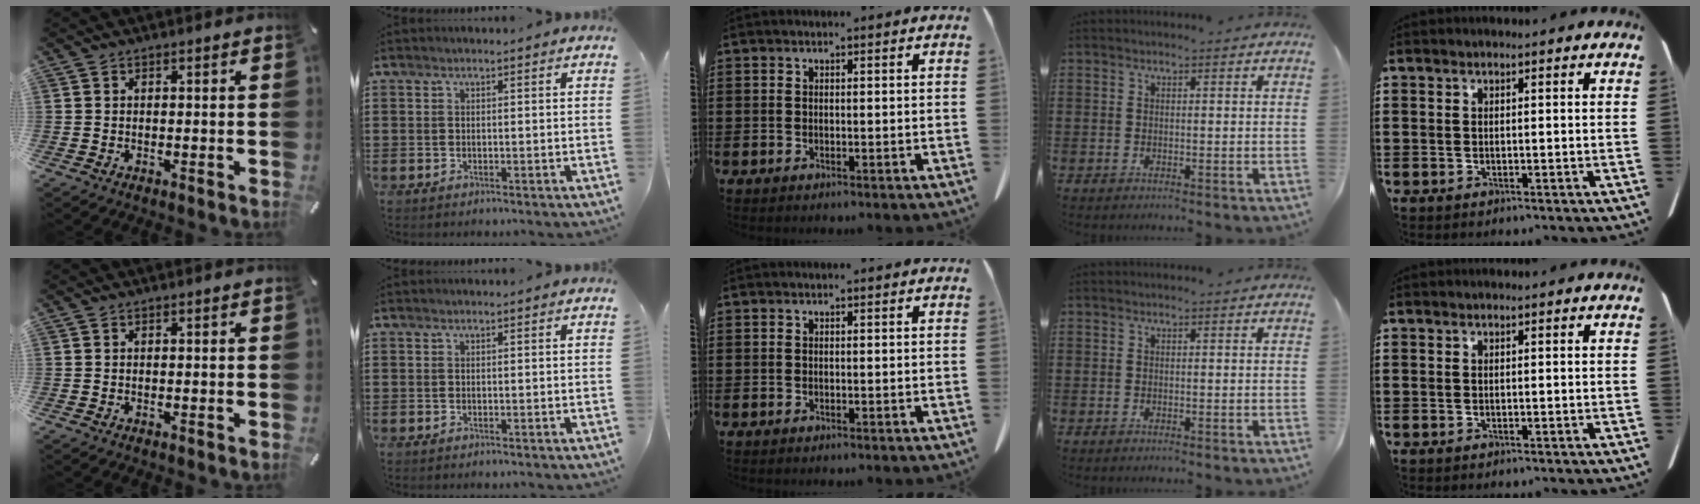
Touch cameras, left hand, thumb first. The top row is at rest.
{}